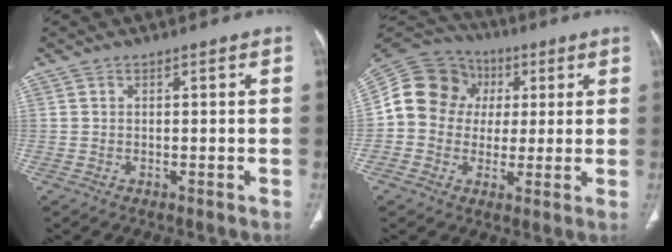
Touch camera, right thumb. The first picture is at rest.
{"total": 14.4, "force": [1.8, 12.9, 6.0], "torque": [-0.096, 0.031, 0.024]}